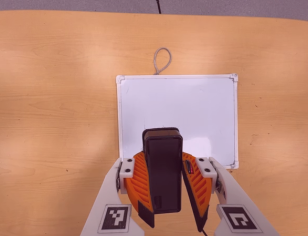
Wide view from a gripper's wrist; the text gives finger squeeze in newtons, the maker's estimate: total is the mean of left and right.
{"total": 9.8, "left": 10.0, "right": 9.6}